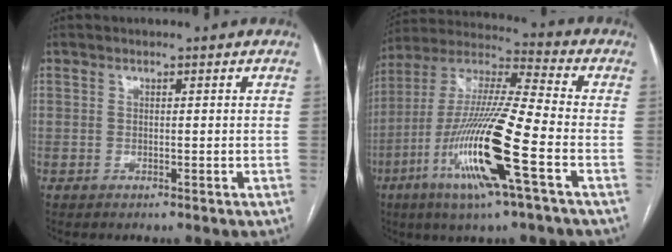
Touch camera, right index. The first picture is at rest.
{"total": 18.7, "force": [-7.0, 0.5, 17.3], "torque": [-0.362, -0.022, -0.137]}